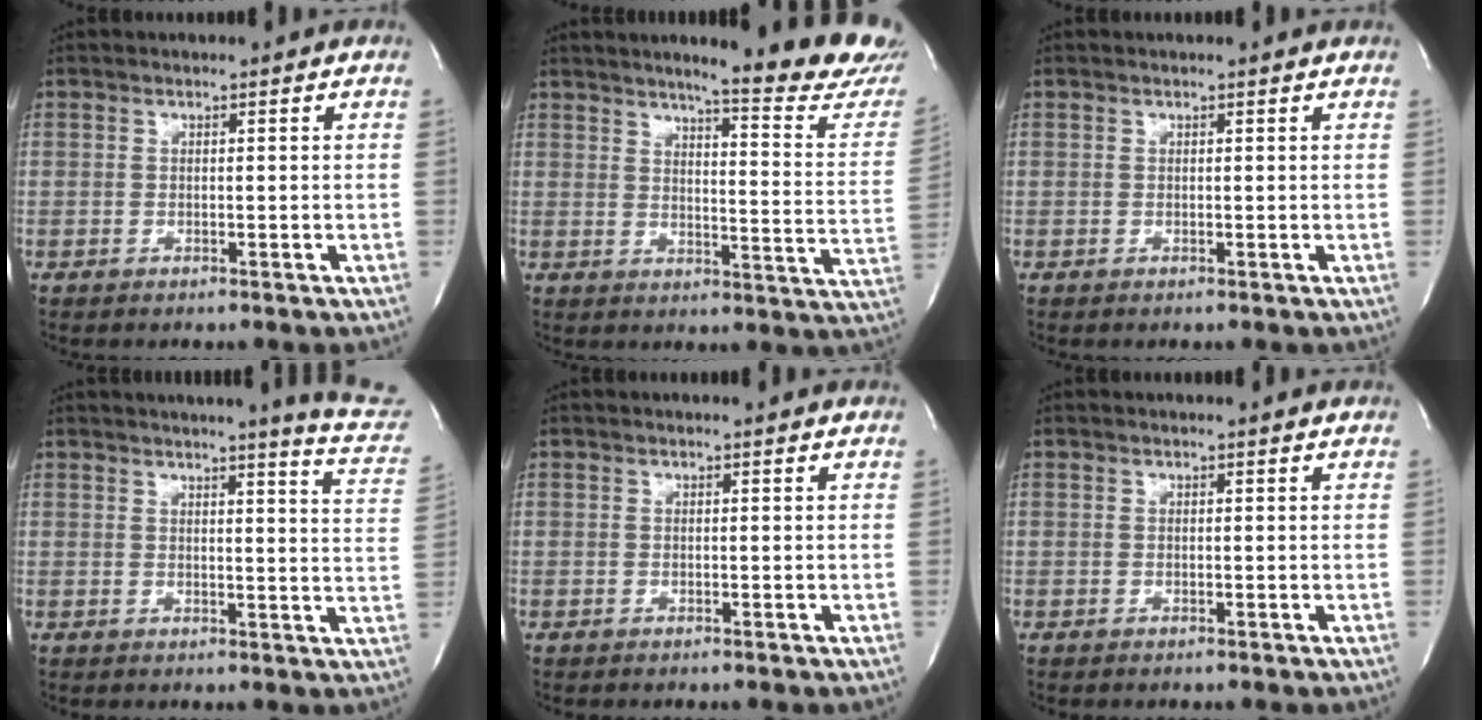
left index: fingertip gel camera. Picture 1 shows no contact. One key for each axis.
{"total": 18.5, "fx": 16.4, "fy": 0.1, "fz": 8.5, "tx": -0.107, "ty": -0.095, "tz": 0.187}
{"total": 0.7, "fx": 0.7, "fy": 0.0, "fz": 0.2, "tx": -0.008, "ty": 0.001, "tz": 0.004}
{"total": 11.4, "fx": 10.3, "fy": -0.7, "fz": 4.7, "tx": -0.050, "ty": -0.067, "tz": 0.092}
{"total": 0.8, "fx": 0.8, "fy": 0.0, "fz": 0.2, "tx": -0.011, "ty": 0.001, "tz": 0.005}
{"total": 1.4, "fx": 1.3, "fy": 0.0, "fz": 0.4, "tx": -0.012, "ty": 0.003, "tz": 0.009}